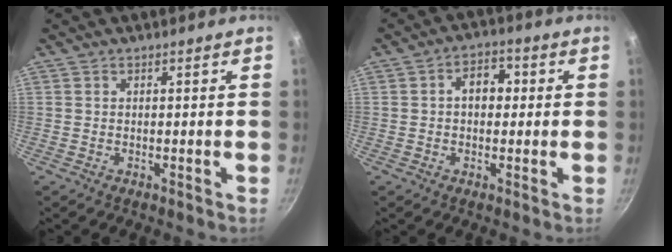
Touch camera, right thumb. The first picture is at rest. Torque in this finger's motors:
{"motor_torque": [-0.07, 1.22, 0.44, -0.03, 0.07]}